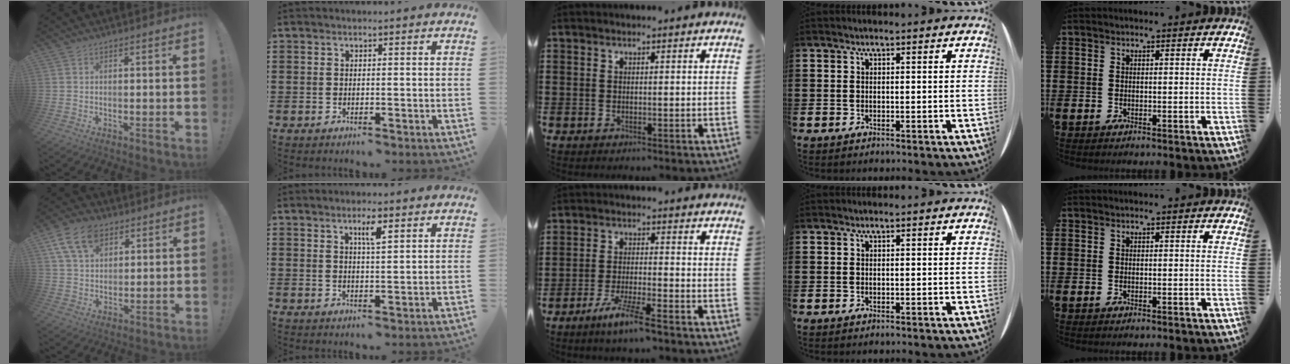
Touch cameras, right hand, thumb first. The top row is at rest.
{"thumb": {"total": 12.6, "force": [6.6, 8.2, 7.0], "torque": [-0.129, -0.018, 0.125]}, "index": {"total": 3.1, "force": [1.7, 0.6, 2.6], "torque": [-0.047, 0.002, 0.025]}, "middle": {"total": 6.0, "force": [-4.6, 0.0, 3.9], "torque": [-0.081, -0.015, -0.084]}}